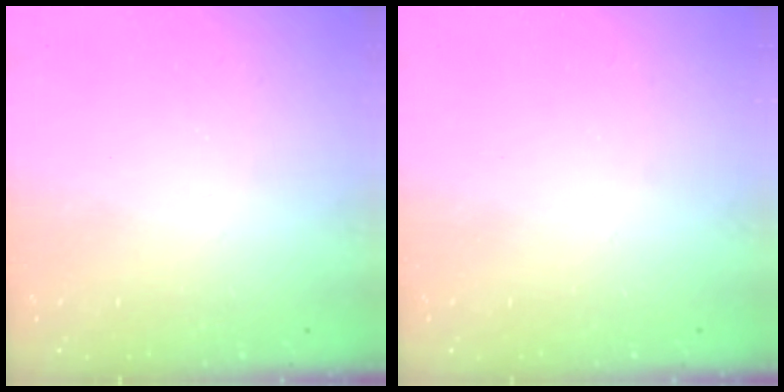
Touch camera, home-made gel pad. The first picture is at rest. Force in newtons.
{"total": 0.0}